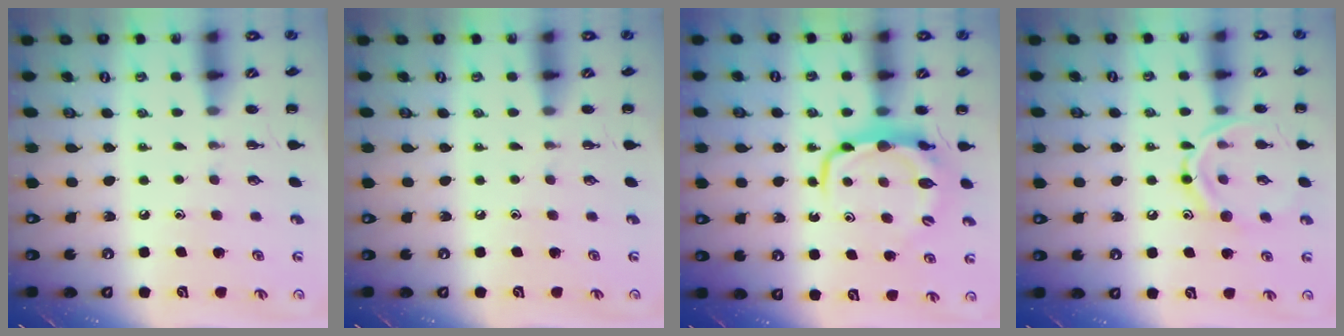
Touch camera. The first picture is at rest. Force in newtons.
{"total": 0.0}
{"total": 7.4, "press": 7.3, "slide": 1.2}
{"total": 13.0, "press": 13.0, "slide": 0.8}